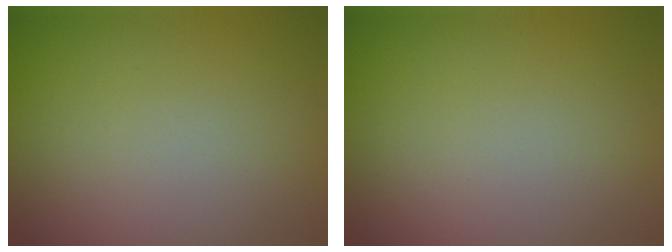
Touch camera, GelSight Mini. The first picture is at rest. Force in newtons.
{"total": 0.0}